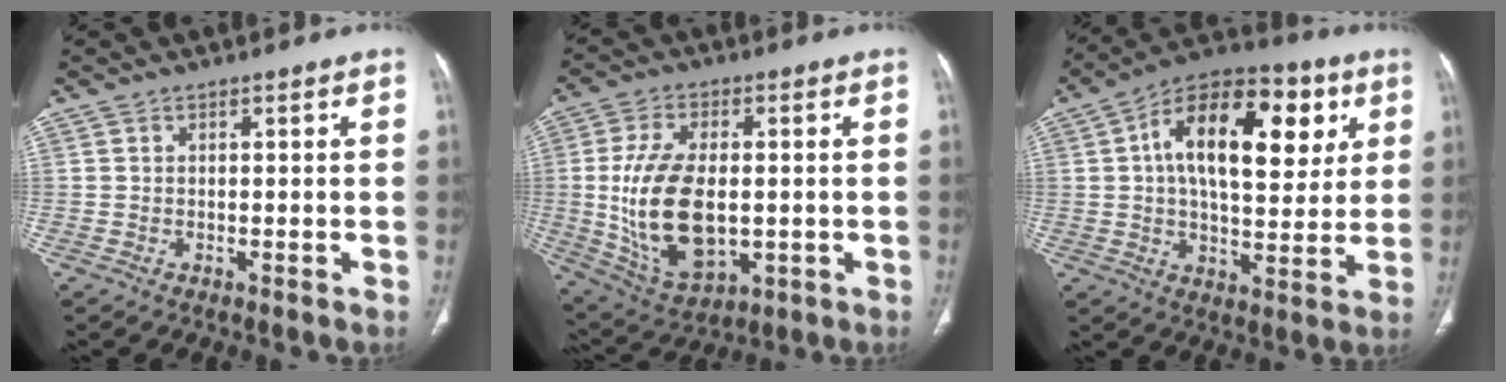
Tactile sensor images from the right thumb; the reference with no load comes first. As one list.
[{"total": 17.0, "force": [-0.7, 9.5, 14.1], "torque": [-0.266, -0.007, 0.006]}, {"total": 21.9, "force": [6.0, 11.5, 17.6], "torque": [-0.238, 0.008, 0.081]}]